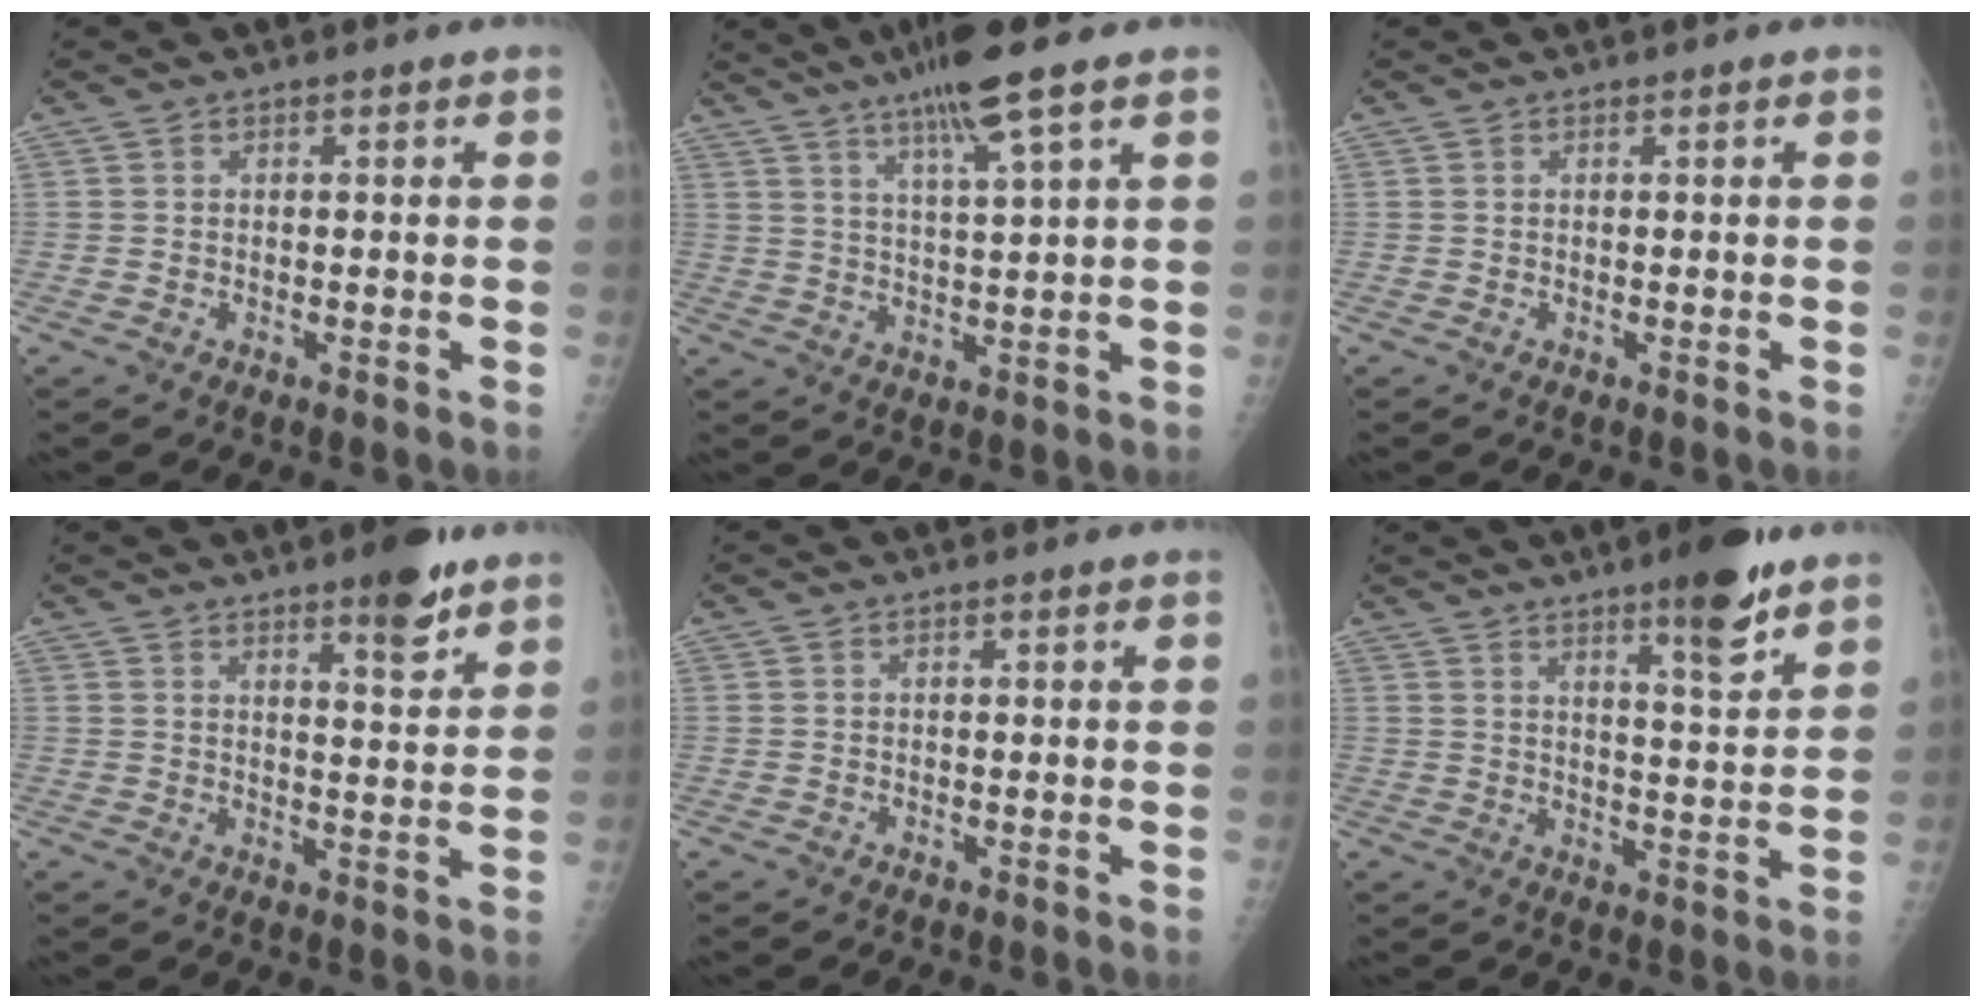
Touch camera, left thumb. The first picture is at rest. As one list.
[{"total": 9.8, "force": [6.0, 0.1, 7.7], "torque": [-0.136, -0.018, 0.105]}, {"total": 0.0}, {"total": 7.3, "force": [4.9, 1.8, 5.1], "torque": [-0.061, -0.030, 0.067]}, {"total": 0.0}, {"total": 9.8, "force": [6.5, 1.7, 7.1], "torque": [-0.090, -0.041, 0.093]}]